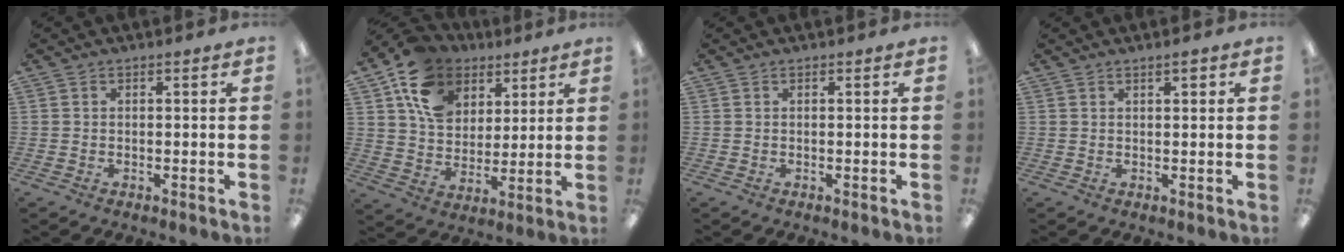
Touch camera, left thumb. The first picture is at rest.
{"total": 14.8, "force": [8.2, 10.9, 5.6], "torque": [-0.112, -0.040, 0.158]}
{"total": 0.0}
{"total": 1.6, "force": [1.1, 0.4, 1.1], "torque": [-0.015, -0.002, 0.016]}